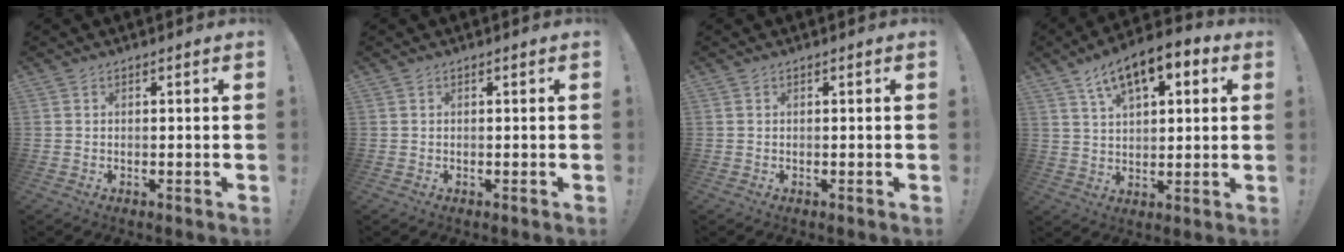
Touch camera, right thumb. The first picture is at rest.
{"total": 0.0}
{"total": 0.0}
{"total": 11.7, "force": [6.3, 5.2, 8.4], "torque": [-0.140, -0.023, 0.112]}